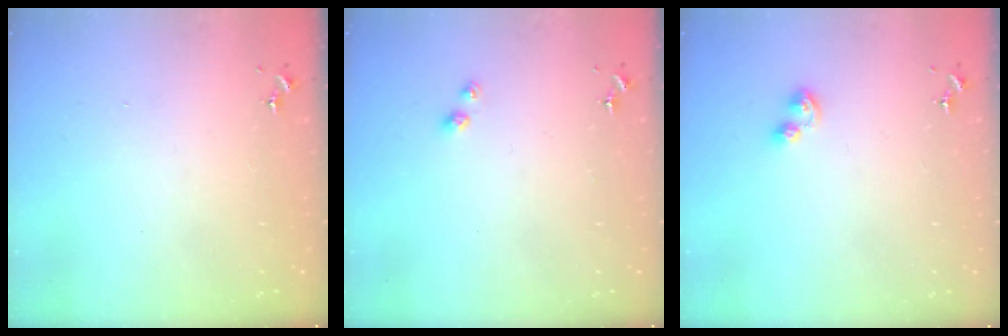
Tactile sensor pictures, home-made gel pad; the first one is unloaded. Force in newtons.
{"total": 4.6, "press": 4.6, "slide": 0.3}
{"total": 5.1, "press": 5.0, "slide": 0.8}